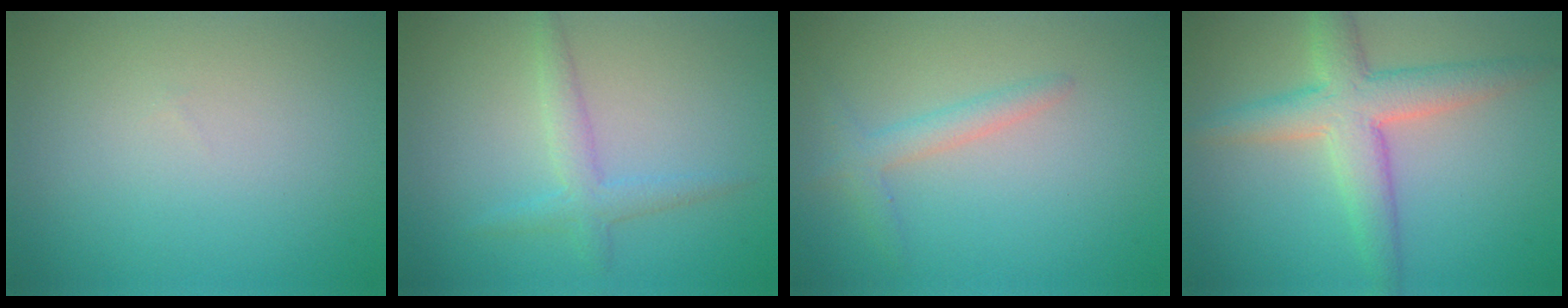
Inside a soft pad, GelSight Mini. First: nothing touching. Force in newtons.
{"total": 2.2, "press": 2.2, "slide": 0.1}
{"total": 2.0, "press": 2.0, "slide": 0.1}
{"total": 5.5, "press": 5.5, "slide": 0.2}